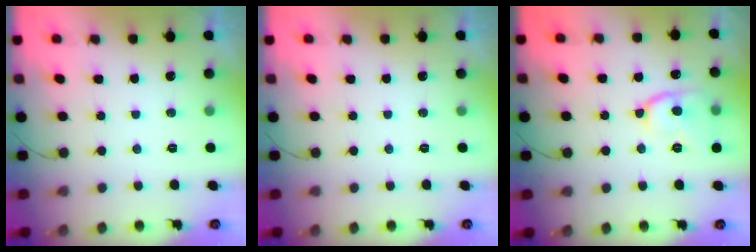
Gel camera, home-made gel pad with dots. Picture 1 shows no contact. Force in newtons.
{"total": 0.0}
{"total": 12.7, "press": 12.7, "slide": 1.2}